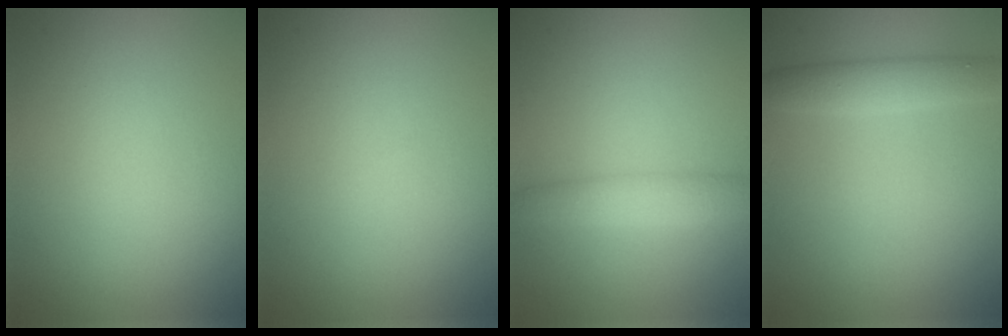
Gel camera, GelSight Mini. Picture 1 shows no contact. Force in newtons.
{"total": 0.0}
{"total": 2.5, "press": 2.5, "slide": 0.1}
{"total": 3.1, "press": 3.1, "slide": 0.2}